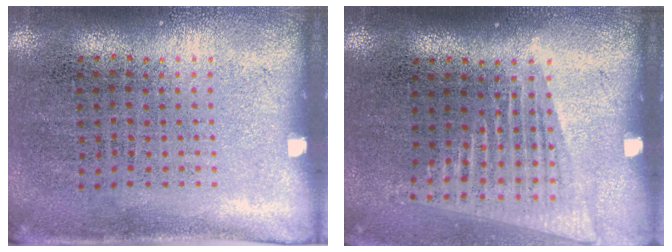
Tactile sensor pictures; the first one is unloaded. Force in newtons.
{"total": 1.5, "press": 1.3, "slide": 0.6}